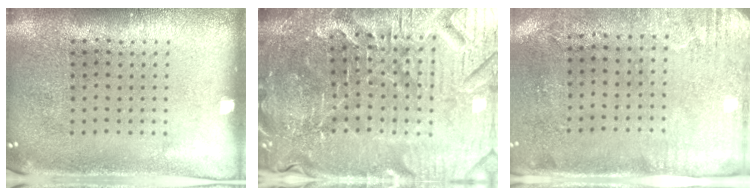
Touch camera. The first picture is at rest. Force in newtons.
{"total": 5.6, "press": 5.3, "slide": 1.8}
{"total": 3.0, "press": 2.4, "slide": 1.8}